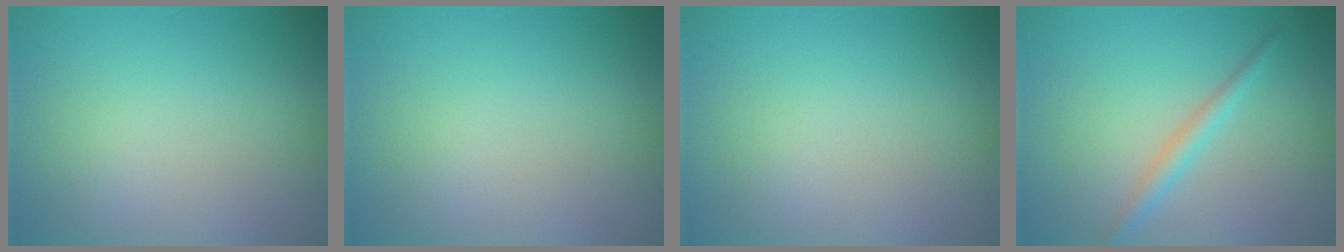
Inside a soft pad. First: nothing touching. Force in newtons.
{"total": 0.0}
{"total": 0.0}
{"total": 1.7, "press": 1.7, "slide": 0.1}